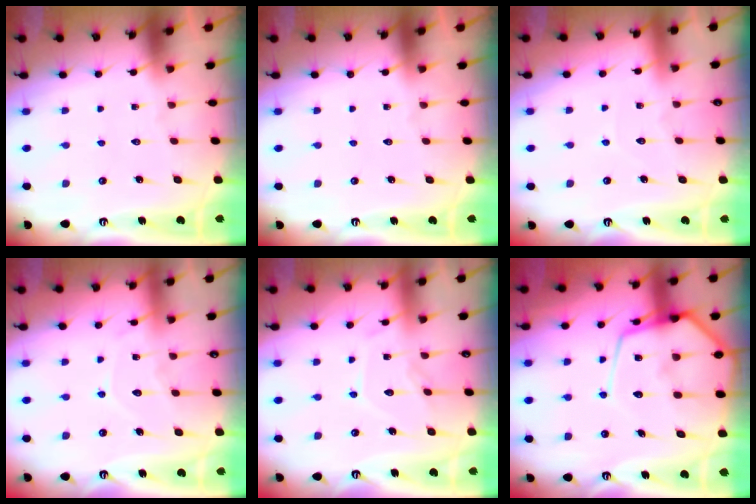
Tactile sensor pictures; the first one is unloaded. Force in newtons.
{"total": 0.0}
{"total": 2.9, "press": 2.9, "slide": 0.2}
{"total": 7.6, "press": 7.5, "slide": 0.8}
{"total": 9.0, "press": 8.9, "slide": 0.8}
{"total": 16.6, "press": 16.6, "slide": 1.4}